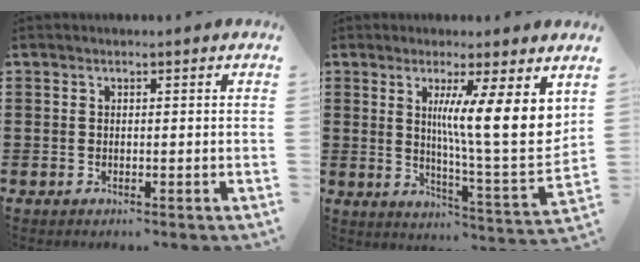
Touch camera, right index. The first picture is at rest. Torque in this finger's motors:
{"motor_torque": [1.35, 0.79, 0.88, 0.21]}